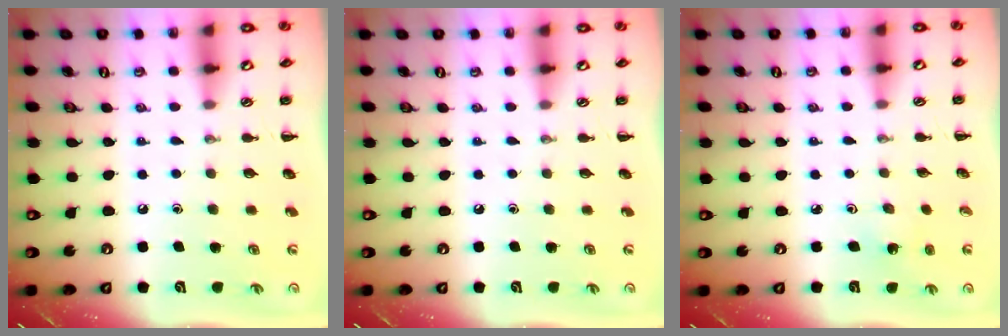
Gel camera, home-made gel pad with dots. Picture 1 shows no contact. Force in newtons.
{"total": 0.0}
{"total": 2.1, "press": 2.0, "slide": 0.7}